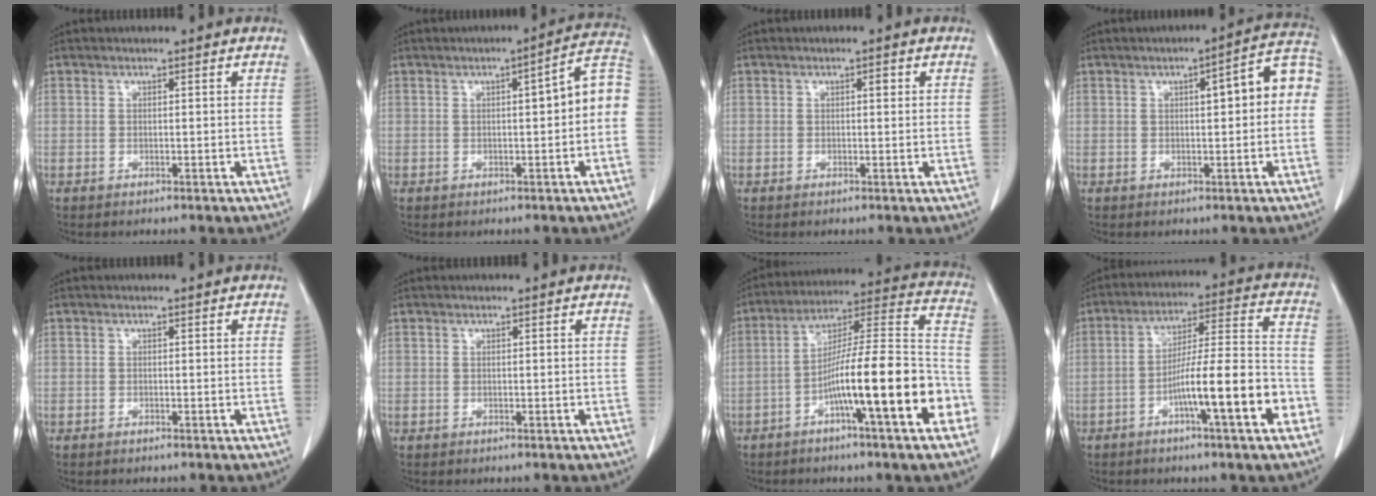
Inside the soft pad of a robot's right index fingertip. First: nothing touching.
{"total": 6.8, "force": [-0.1, 1.0, 6.8], "torque": [-0.081, 0.025, -0.008]}
{"total": 0.9, "force": [0.3, 0.3, 0.7], "torque": [-0.009, 0.002, 0.003]}
{"total": 7.4, "force": [0.7, 1.6, 7.2], "torque": [-0.090, 0.031, 0.003]}
{"total": 0.0}
{"total": 0.0}
{"total": 18.2, "force": [-7.0, 0.9, 16.8], "torque": [-0.256, 0.014, -0.116]}
{"total": 13.3, "force": [-5.4, 0.5, 12.1], "torque": [-0.196, 0.011, -0.088]}